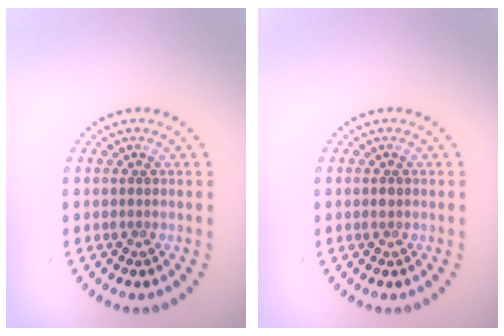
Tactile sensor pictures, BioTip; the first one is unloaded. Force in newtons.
{"total": 0.7, "press": 0.7, "slide": 0.1}